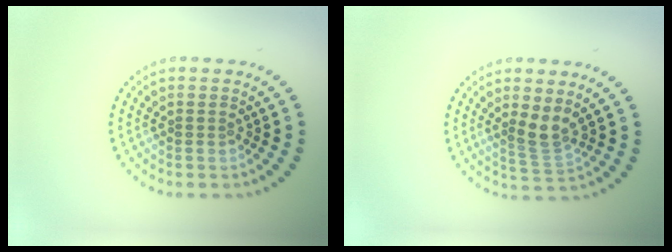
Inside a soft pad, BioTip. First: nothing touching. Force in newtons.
{"total": 2.2, "press": 1.6, "slide": 1.5}